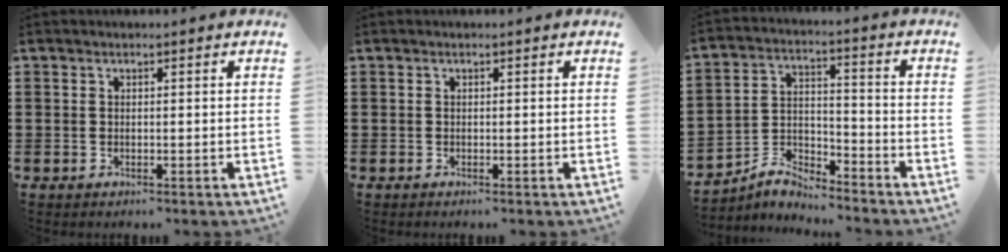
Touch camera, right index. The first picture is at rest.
{"total": 0.0}
{"total": 5.6, "force": [-5.2, 1.6, 1.3], "torque": [-0.038, 0.008, -0.107]}